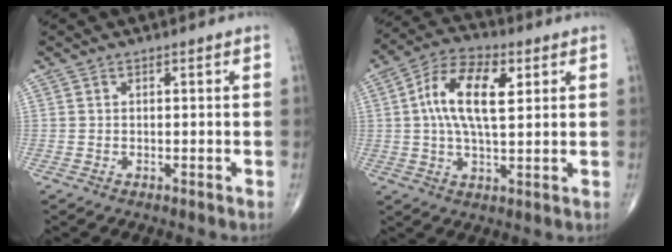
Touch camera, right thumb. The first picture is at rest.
{"total": 13.0, "force": [3.0, 6.1, 11.0], "torque": [-0.202, 0.011, 0.048]}